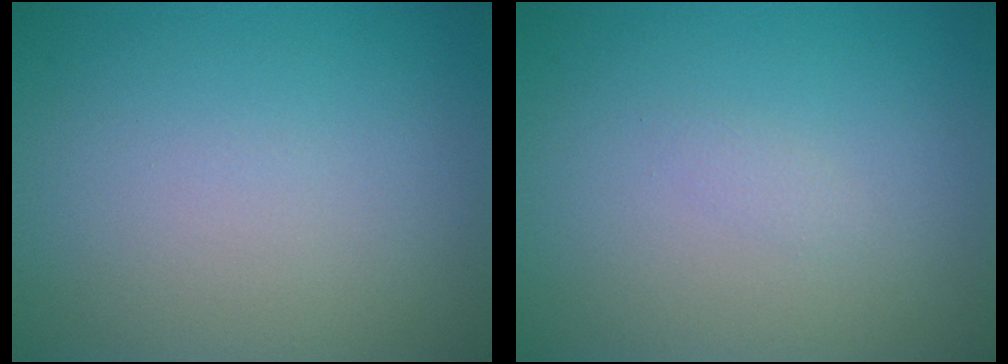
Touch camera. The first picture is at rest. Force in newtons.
{"total": 0.6, "press": 0.6, "slide": 0.0}